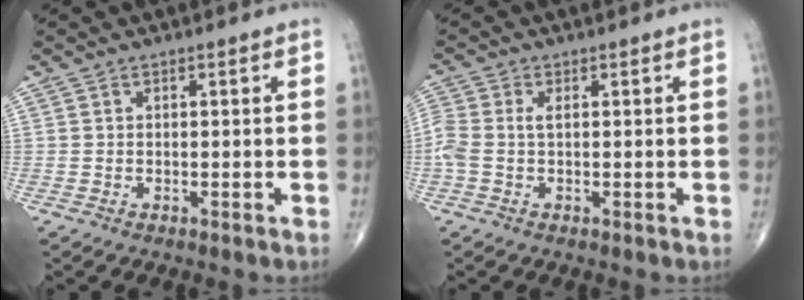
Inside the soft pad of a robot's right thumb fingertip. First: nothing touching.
{"total": 3.8, "force": [0.1, 2.0, 3.3], "torque": [-0.103, 0.014, 0.000]}